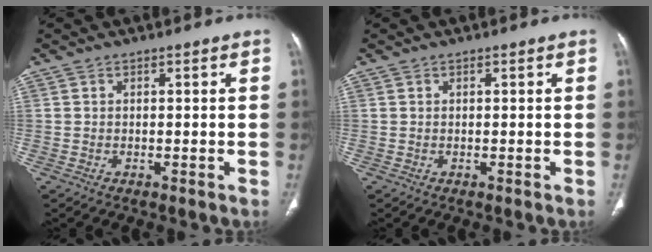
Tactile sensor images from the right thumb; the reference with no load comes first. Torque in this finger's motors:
{"motor_torque": [0.20, 0.02, -0.06, -0.59, -0.02]}